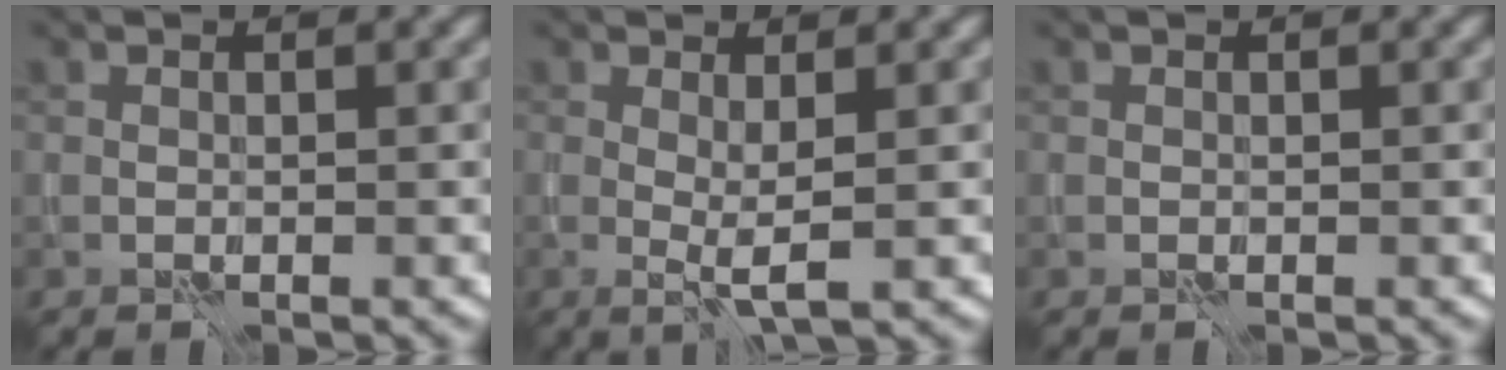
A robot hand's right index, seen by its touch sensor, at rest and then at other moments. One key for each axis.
{"total": 2.0, "fx": 0.1, "fy": 0.1, "fz": 2.0, "tx": -0.035, "ty": -0.007, "tz": 0.002}
{"total": 0.0}